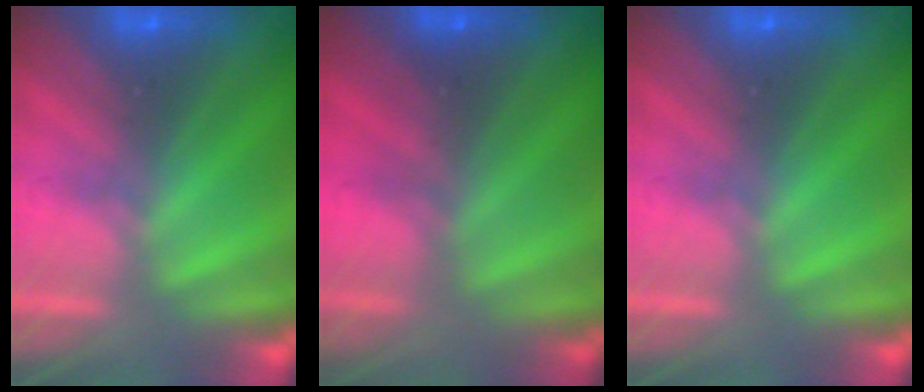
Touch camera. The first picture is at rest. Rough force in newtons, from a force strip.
{"total": 2.1}
{"total": 0.0}